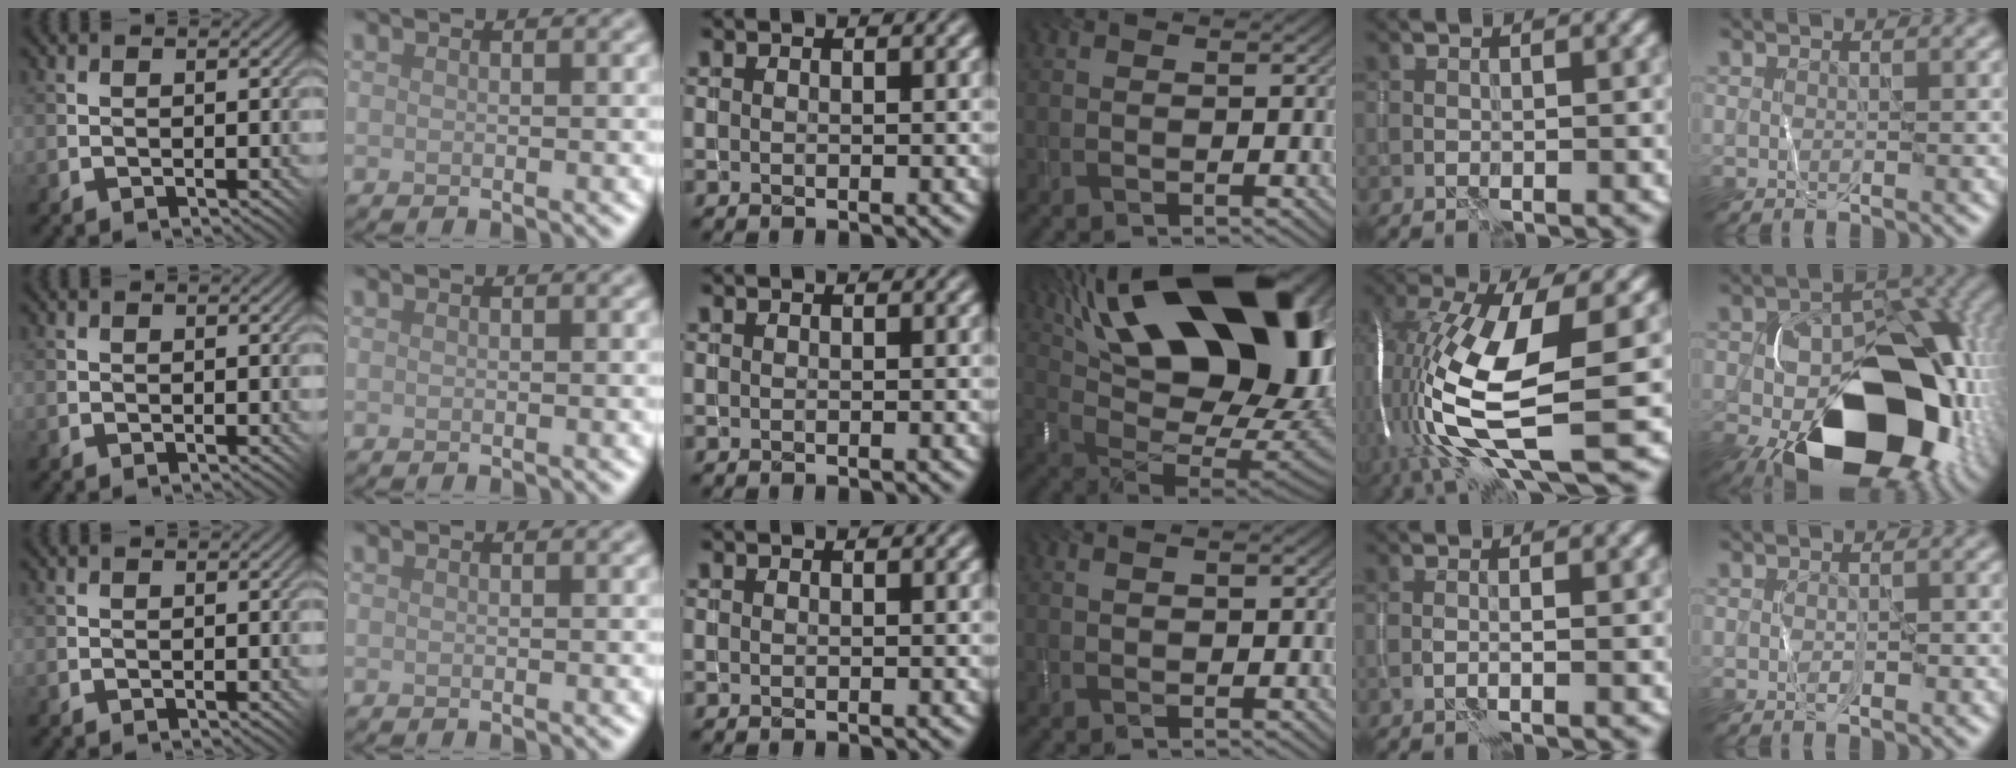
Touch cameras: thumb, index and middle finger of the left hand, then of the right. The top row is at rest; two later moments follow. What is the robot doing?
{"motion": "wrap", "object": "thread"}